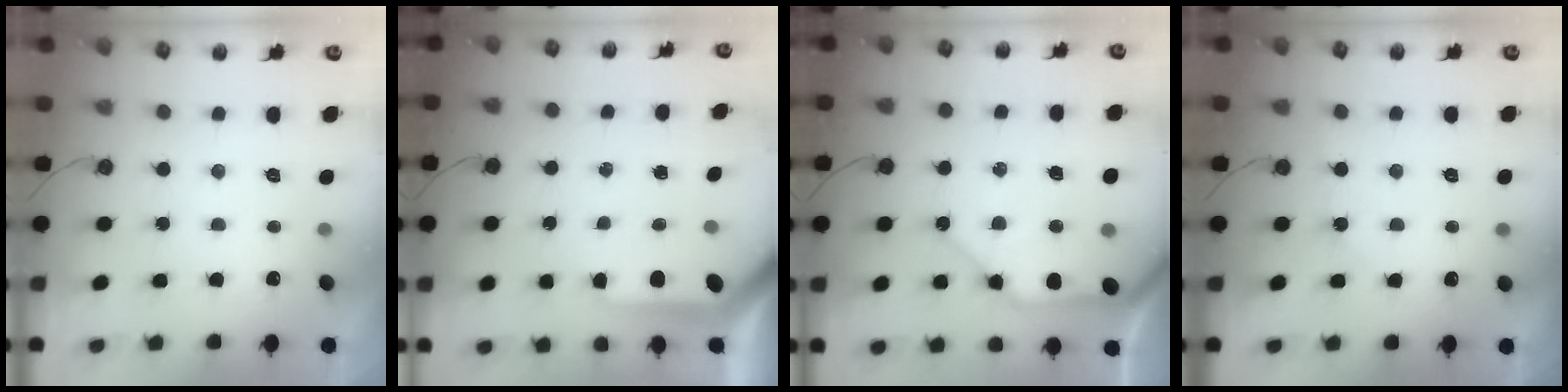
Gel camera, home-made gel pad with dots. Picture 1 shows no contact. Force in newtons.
{"total": 8.8, "press": 8.8, "slide": 0.9}
{"total": 16.8, "press": 16.7, "slide": 2.3}
{"total": 3.9, "press": 3.9, "slide": 0.6}